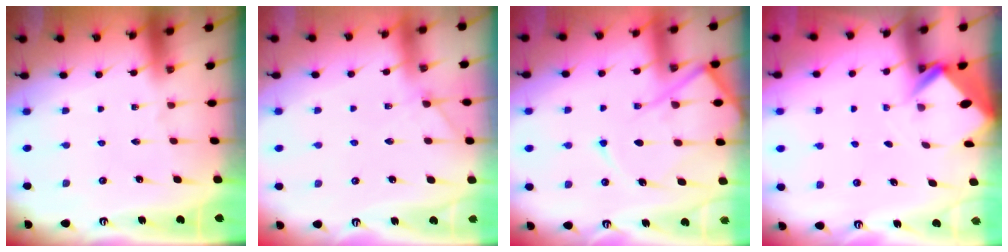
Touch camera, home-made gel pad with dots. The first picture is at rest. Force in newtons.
{"total": 4.2, "press": 4.2, "slide": 0.6}
{"total": 12.9, "press": 12.9, "slide": 1.5}
{"total": 2.5, "press": 2.5, "slide": 0.1}